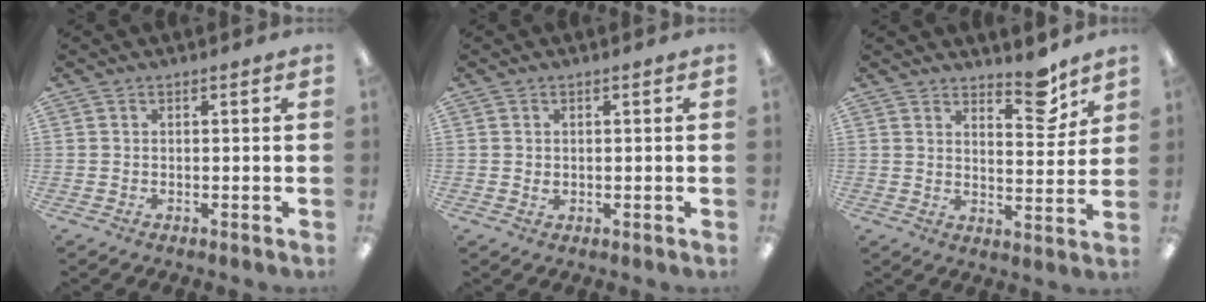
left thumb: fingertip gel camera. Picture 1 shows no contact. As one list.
[{"total": 1.1, "force": [0.2, 0.9, 0.5], "torque": [-0.002, 0.000, 0.001]}, {"total": 8.8, "force": [7.1, 2.9, 4.3], "torque": [-0.032, -0.057, 0.117]}]